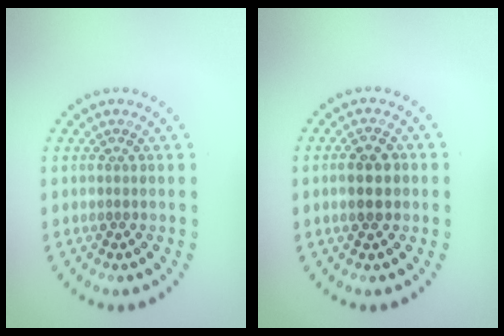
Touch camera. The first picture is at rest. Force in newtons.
{"total": 2.7, "press": 2.7, "slide": 0.2}